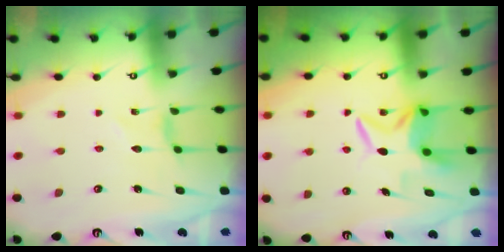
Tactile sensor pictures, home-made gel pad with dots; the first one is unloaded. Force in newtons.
{"total": 6.2, "press": 6.2, "slide": 1.1}